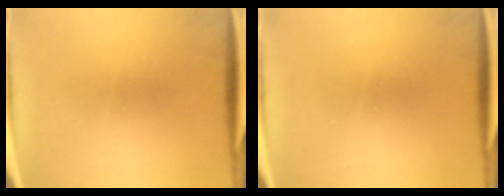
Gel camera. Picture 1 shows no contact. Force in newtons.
{"total": 0.0}